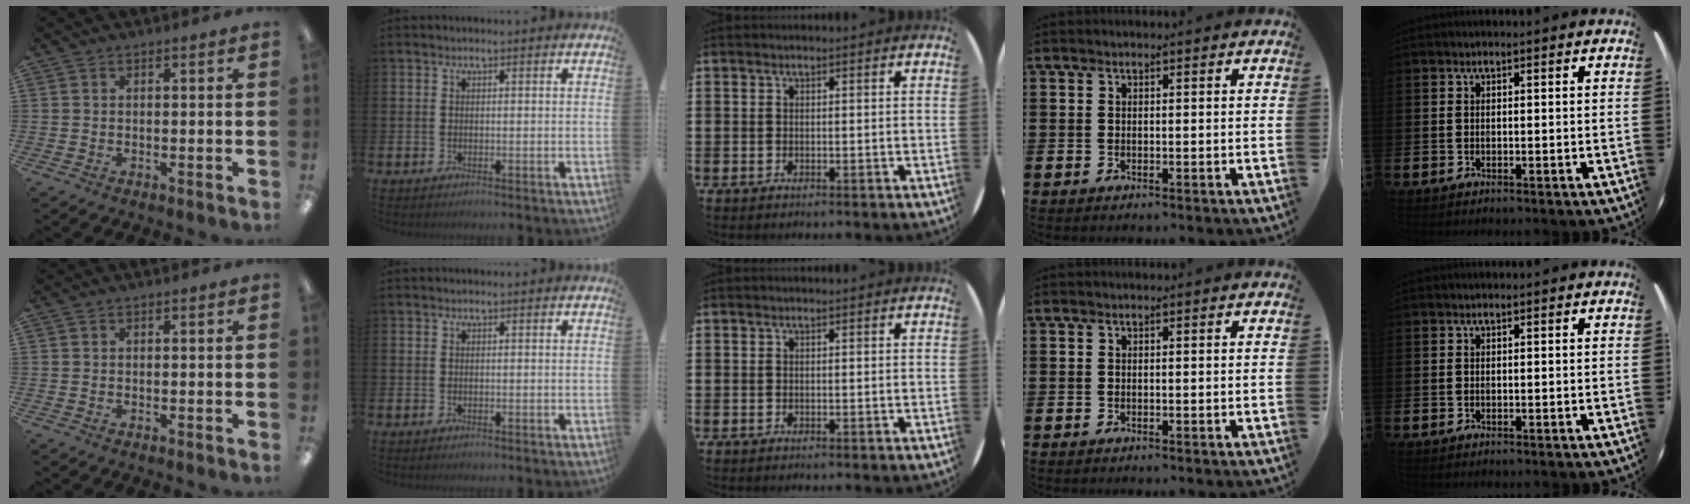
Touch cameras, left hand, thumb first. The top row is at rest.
{}